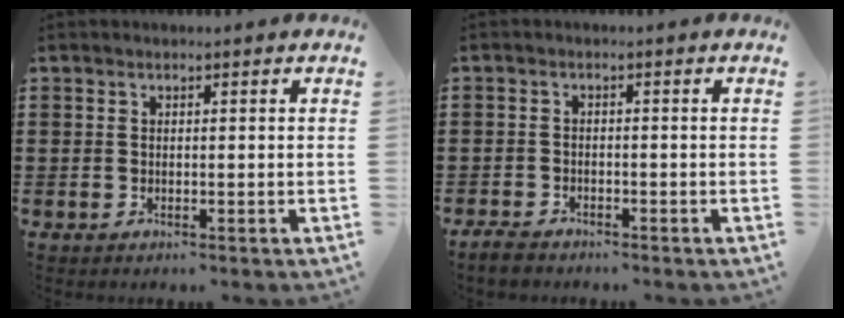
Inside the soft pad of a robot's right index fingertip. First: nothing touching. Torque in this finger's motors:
{"motor_torque": [-0.10, 0.67, -0.44, -0.21]}